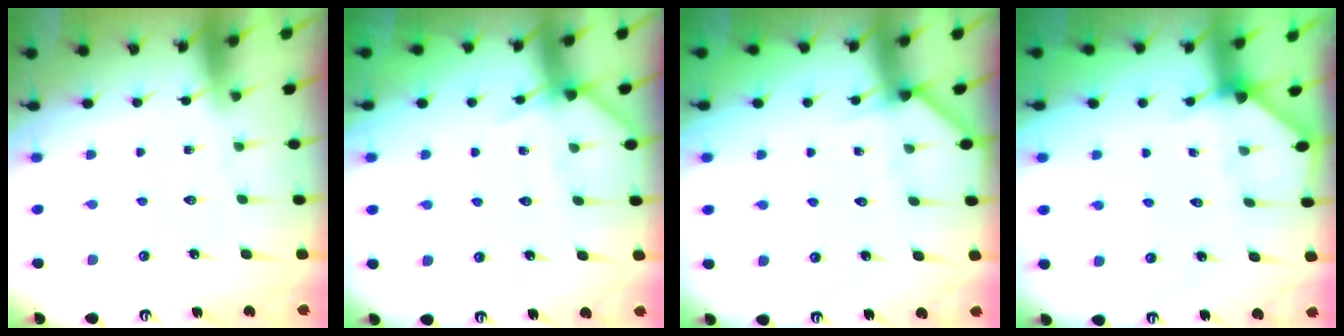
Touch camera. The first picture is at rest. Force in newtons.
{"total": 5.4, "press": 5.4, "slide": 0.5}
{"total": 3.0, "press": 3.0, "slide": 0.2}
{"total": 3.4, "press": 3.4, "slide": 0.3}